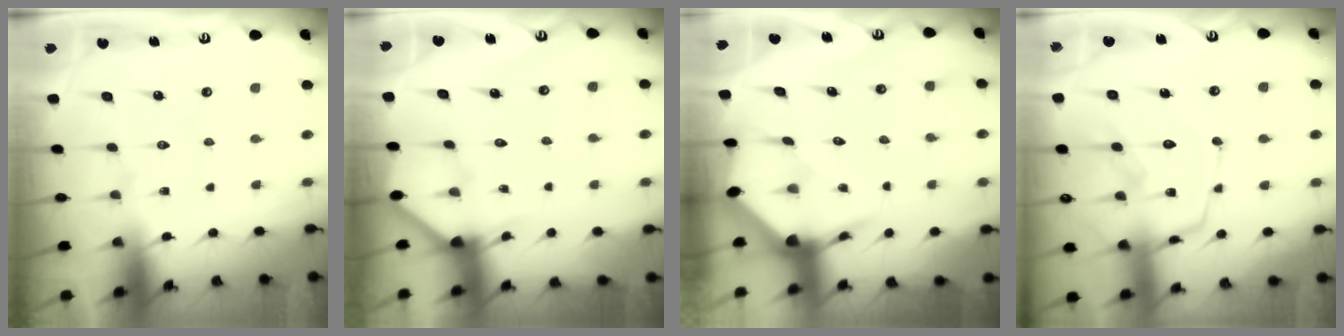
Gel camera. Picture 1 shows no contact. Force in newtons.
{"total": 2.9, "press": 2.9, "slide": 0.2}
{"total": 3.7, "press": 3.6, "slide": 0.4}
{"total": 15.0, "press": 14.9, "slide": 1.4}